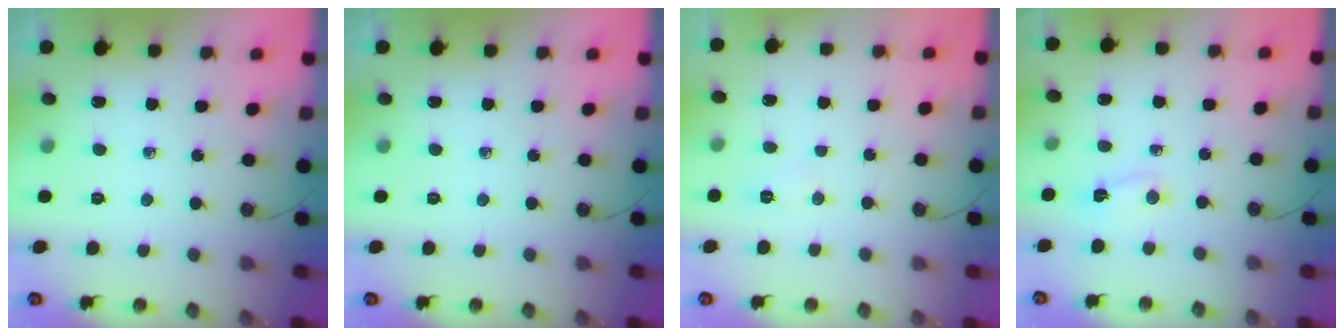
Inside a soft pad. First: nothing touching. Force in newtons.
{"total": 0.0}
{"total": 5.4, "press": 5.2, "slide": 1.2}
{"total": 2.1, "press": 2.1, "slide": 0.4}